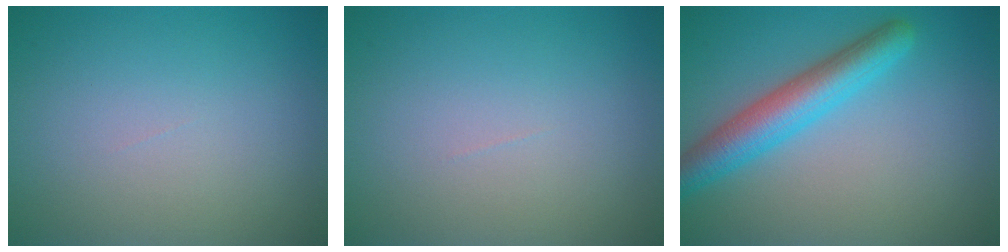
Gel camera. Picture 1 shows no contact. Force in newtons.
{"total": 0.0}
{"total": 5.0, "press": 5.0, "slide": 0.2}